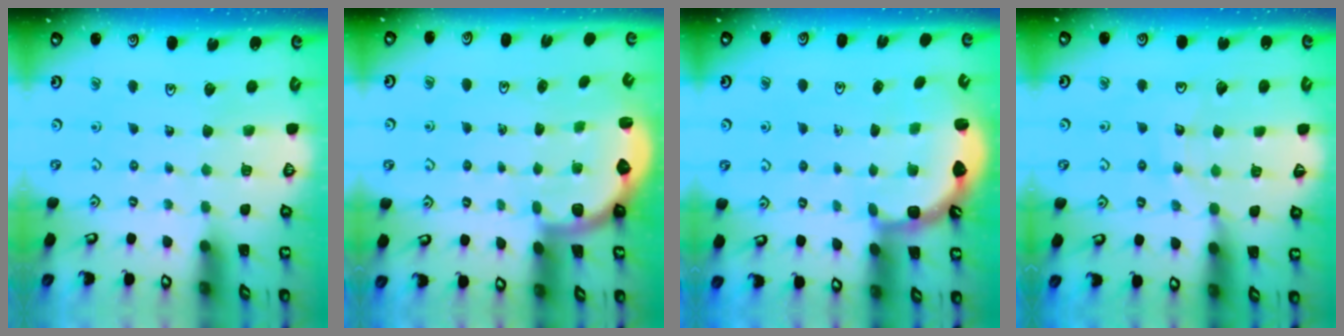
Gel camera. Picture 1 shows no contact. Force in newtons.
{"total": 2.2, "press": 2.0, "slide": 0.8}
{"total": 3.8, "press": 3.4, "slide": 1.8}
{"total": 9.3, "press": 9.3, "slide": 0.8}